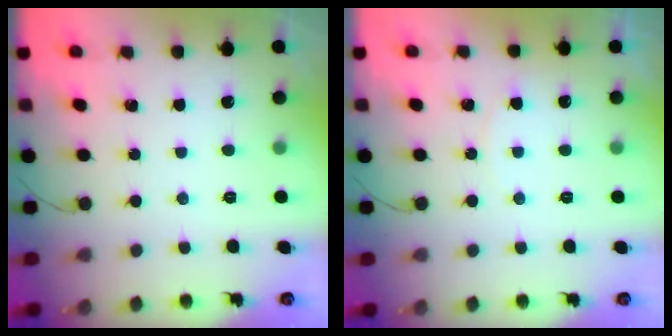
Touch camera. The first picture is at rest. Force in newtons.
{"total": 2.7, "press": 2.7, "slide": 0.3}